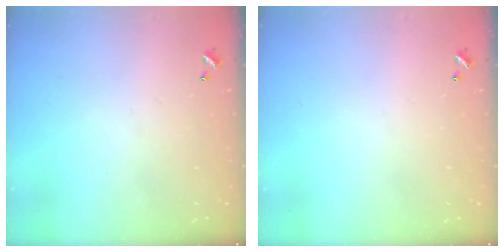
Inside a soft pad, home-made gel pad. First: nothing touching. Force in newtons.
{"total": 0.0}